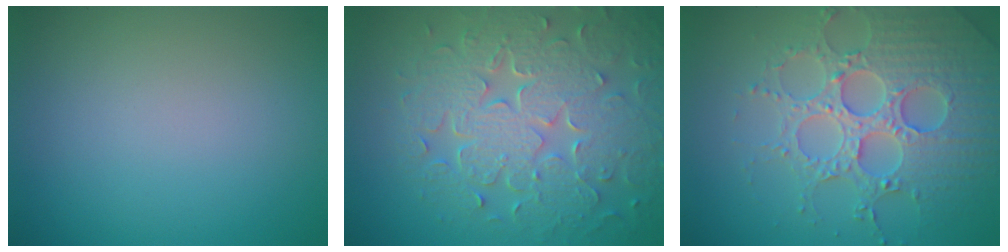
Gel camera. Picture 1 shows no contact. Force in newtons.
{"total": 8.9, "press": 6.4, "slide": 6.2}
{"total": 5.5, "press": 5.4, "slide": 1.3}